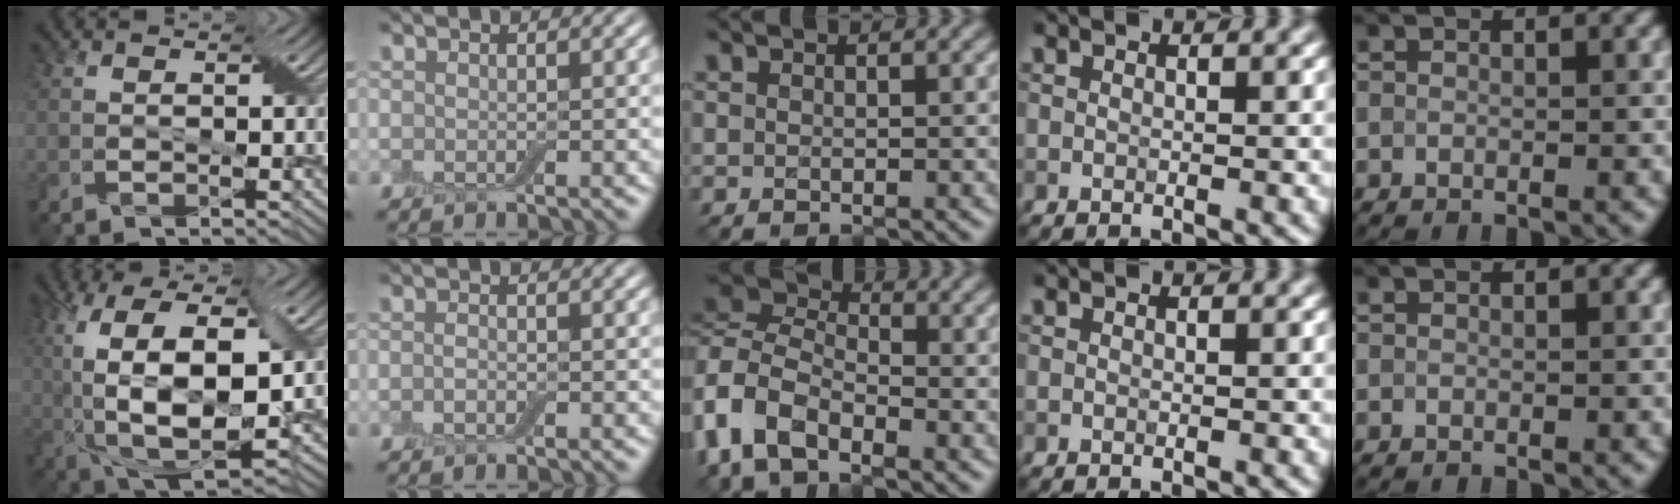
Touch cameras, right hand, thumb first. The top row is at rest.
{"thumb": {"total": 16.7, "force": [1.3, 8.5, 14.4], "torque": [-0.287, -0.007, 0.032]}, "index": {"total": 0.8, "force": [-0.4, 0.4, 0.6], "torque": [-0.015, -0.001, -0.008]}, "middle": {"total": 7.9, "force": [-4.3, 4.6, 4.8], "torque": [-0.110, -0.007, -0.101]}}